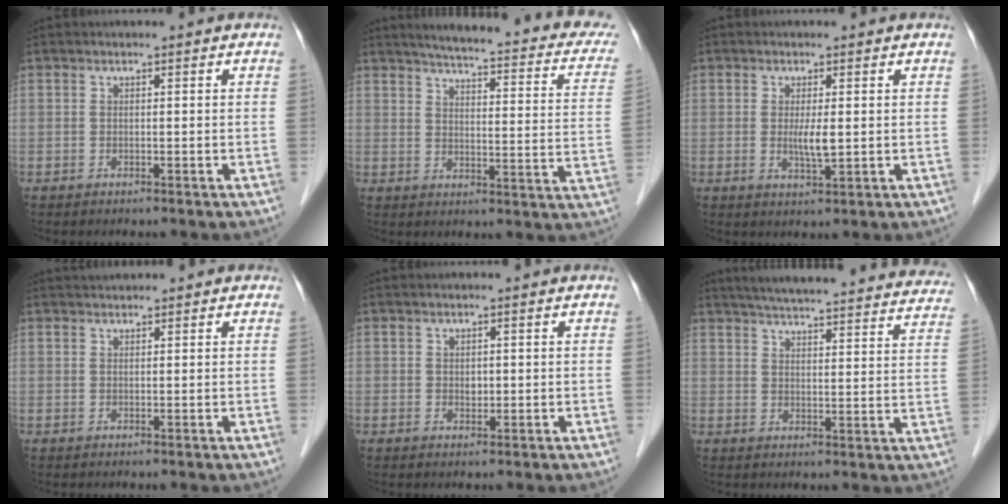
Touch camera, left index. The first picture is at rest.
{"total": 21.8, "force": [18.2, 3.5, 11.4], "torque": [-0.139, -0.024, 0.200]}
{"total": 3.1, "force": [0.0, 0.4, 3.1], "torque": [-0.060, -0.010, 0.002]}
{"total": 1.5, "force": [1.4, 0.3, 0.3], "torque": [-0.009, 0.017, 0.025]}
{"total": 1.1, "force": [0.0, 0.8, 0.8], "torque": [-0.012, -0.003, 0.001]}
{"total": 30.9, "force": [28.4, 3.4, 11.5], "torque": [-0.177, -0.052, 0.336]}